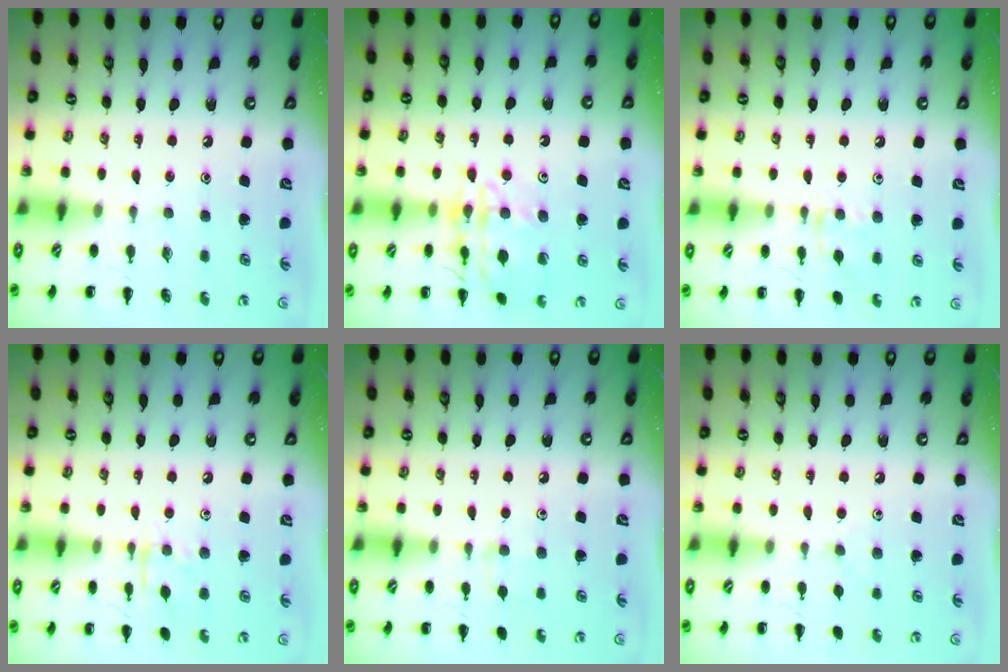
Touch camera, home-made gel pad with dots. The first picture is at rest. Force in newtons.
{"total": 14.2, "press": 14.1, "slide": 1.4}
{"total": 7.6, "press": 7.5, "slide": 1.0}
{"total": 7.5, "press": 7.4, "slide": 1.0}
{"total": 6.5, "press": 6.0, "slide": 2.3}
{"total": 3.4, "press": 3.1, "slide": 1.3}